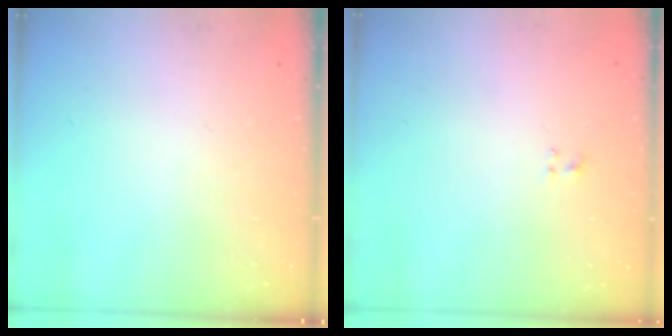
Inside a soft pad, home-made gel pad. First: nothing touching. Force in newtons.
{"total": 0.9, "press": 0.5, "slide": 0.7}